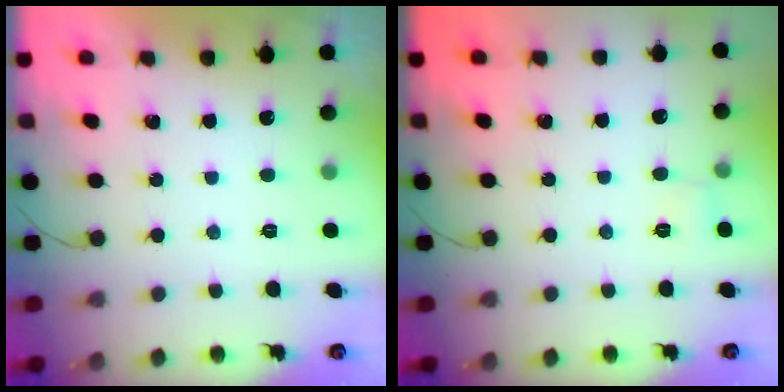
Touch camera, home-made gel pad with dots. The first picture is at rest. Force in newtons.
{"total": 4.3, "press": 4.1, "slide": 1.4}